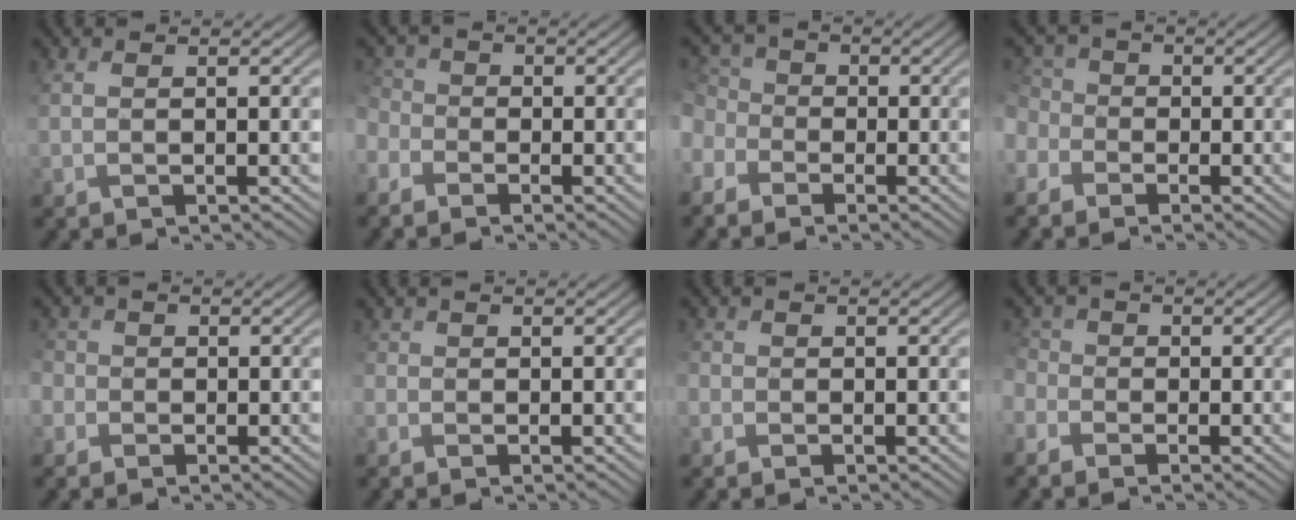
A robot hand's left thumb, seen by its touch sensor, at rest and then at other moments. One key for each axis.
{"total": 3.5, "fx": -2.2, "fy": 2.6, "fz": 1.0, "tx": -0.039, "ty": -0.005, "tz": -0.046}
{"total": 4.6, "fx": -2.2, "fy": 3.6, "fz": 1.8, "tx": -0.066, "ty": -0.005, "tz": -0.045}
{"total": 3.9, "fx": -2.0, "fy": 3.2, "fz": 1.3, "tx": -0.051, "ty": -0.003, "tz": -0.042}
{"total": 2.3, "fx": -1.2, "fy": 1.9, "fz": -0.2, "tx": 0.002, "ty": -0.001, "tz": -0.034}
{"total": 1.1, "fx": -0.9, "fy": 0.6, "fz": -0.4, "tx": 0.009, "ty": -0.006, "tz": -0.018}
{"total": 1.3, "fx": -0.9, "fy": 0.8, "fz": -0.4, "tx": 0.011, "ty": -0.003, "tz": -0.020}
{"total": 3.1, "fx": -2.2, "fy": 2.1, "fz": 0.6, "tx": -0.025, "ty": -0.007, "tz": -0.047}